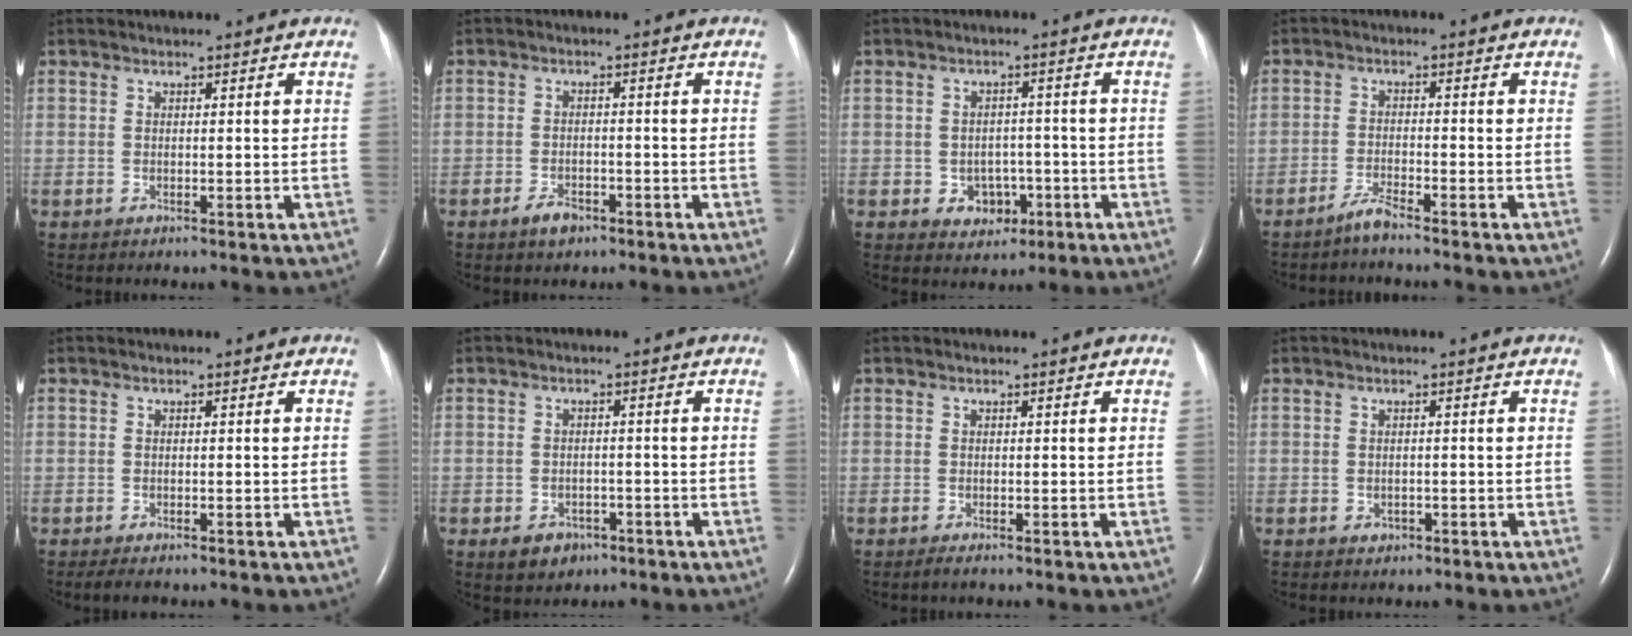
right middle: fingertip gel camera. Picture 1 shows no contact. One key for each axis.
{"total": 2.9, "fx": -2.0, "fy": 1.5, "fz": 1.5, "tx": -0.033, "ty": 0.001, "tz": -0.029}
{"total": 4.4, "fx": -1.6, "fy": 3.6, "fz": 2.0, "tx": -0.023, "ty": 0.012, "tz": -0.013}
{"total": 2.6, "fx": -2.3, "fy": -0.3, "fz": 1.1, "tx": -0.031, "ty": -0.006, "tz": -0.047}
{"total": 1.8, "fx": -1.4, "fy": 0.5, "fz": 1.1, "tx": -0.023, "ty": -0.006, "tz": -0.018}
{"total": 3.9, "fx": -2.2, "fy": 2.8, "fz": 1.5, "tx": -0.024, "ty": 0.004, "tz": -0.022}
{"total": 0.8, "fx": -0.6, "fy": -0.1, "fz": 0.5, "tx": -0.014, "ty": -0.003, "tz": -0.011}
{"total": 1.0, "fx": -0.5, "fy": 0.8, "fz": 0.4, "tx": -0.006, "ty": 0.002, "tz": -0.004}